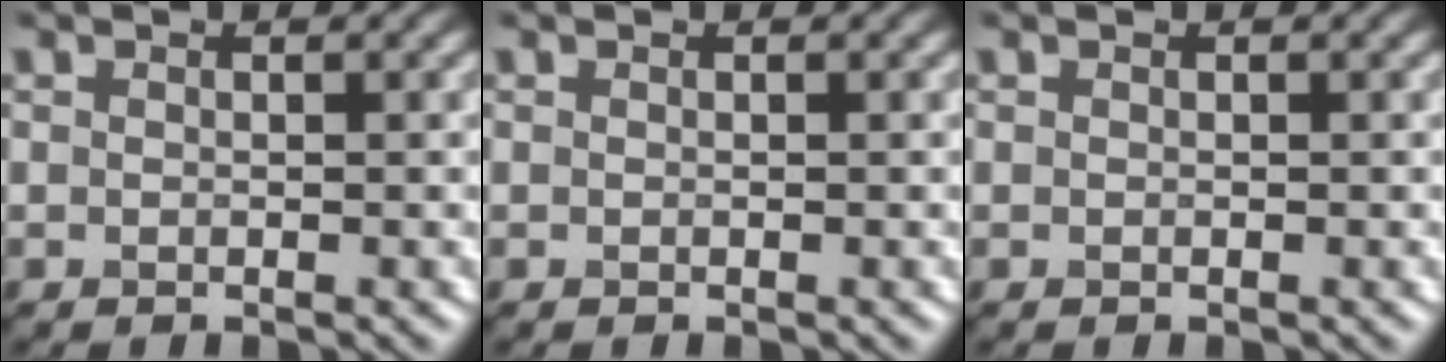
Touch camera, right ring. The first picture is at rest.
{"total": 0.0}
{"total": 0.0}